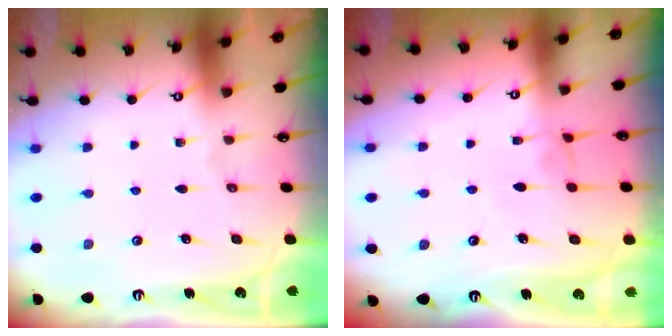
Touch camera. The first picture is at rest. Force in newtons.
{"total": 2.1, "press": 2.0, "slide": 0.3}